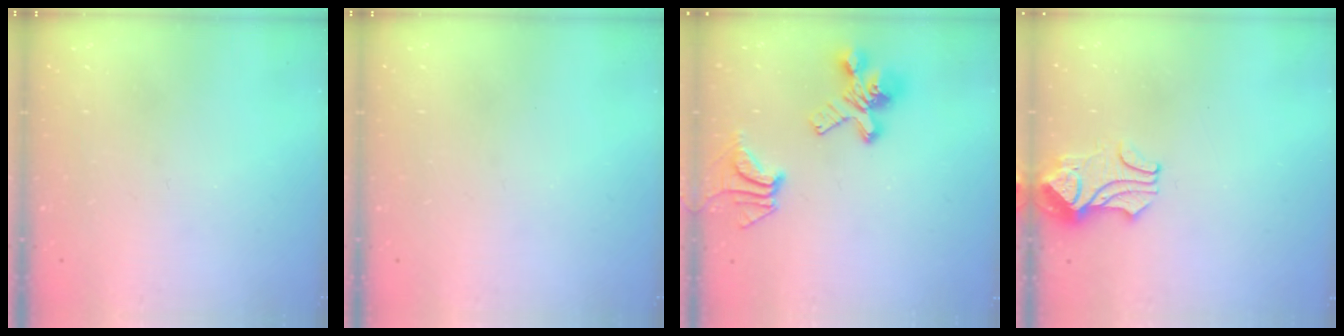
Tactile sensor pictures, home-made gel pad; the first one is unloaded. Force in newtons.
{"total": 0.0}
{"total": 8.4, "press": 8.1, "slide": 2.4}
{"total": 2.1, "press": 2.0, "slide": 0.6}